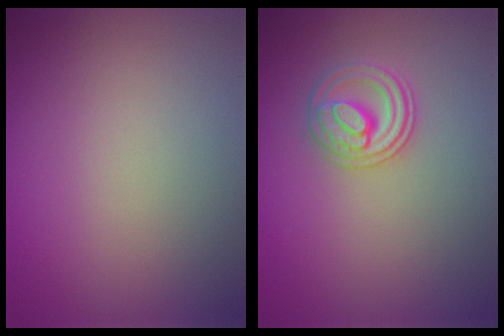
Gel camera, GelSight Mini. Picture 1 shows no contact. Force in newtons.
{"total": 2.6, "press": 2.6, "slide": 0.5}